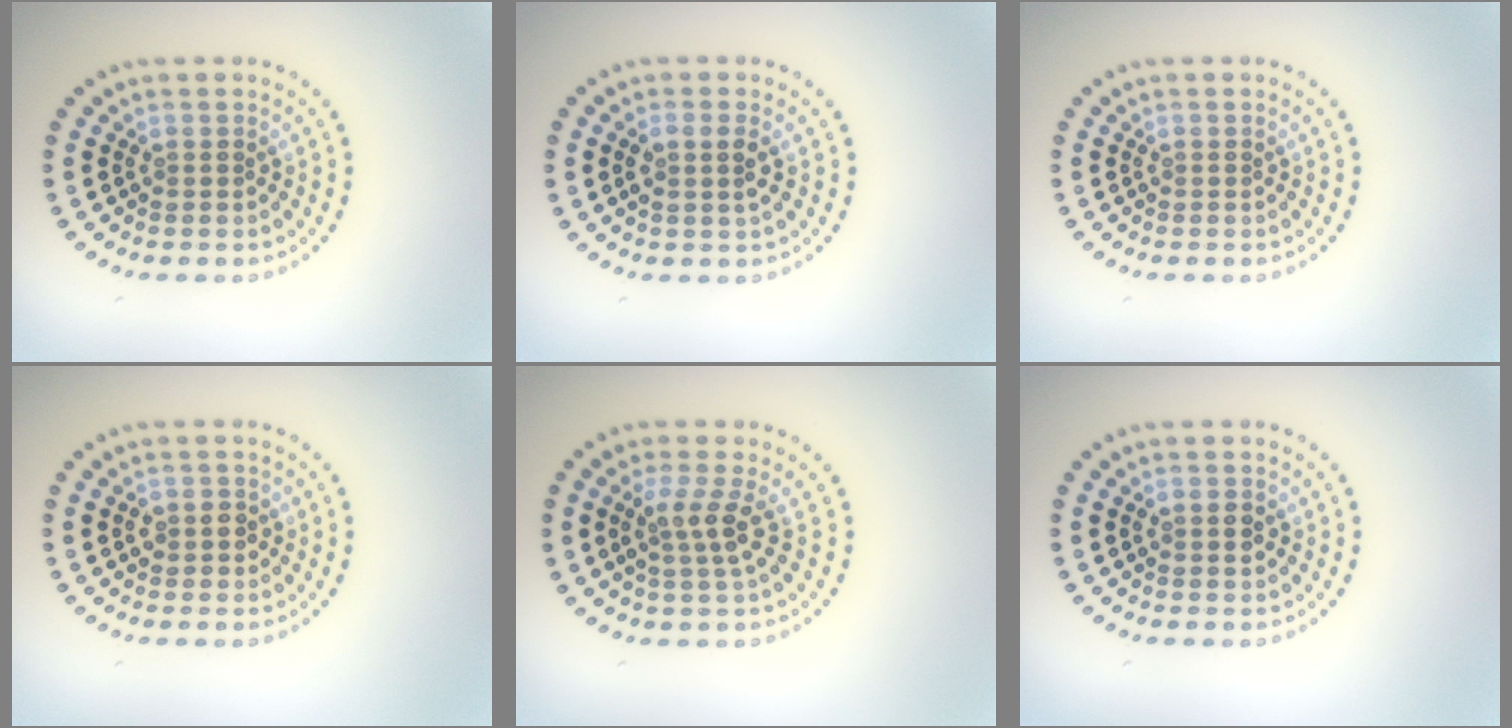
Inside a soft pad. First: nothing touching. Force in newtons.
{"total": 2.0, "press": 1.8, "slide": 0.9}
{"total": 0.0}
{"total": 1.5, "press": 1.4, "slide": 0.6}
{"total": 2.5, "press": 1.9, "slide": 1.7}
{"total": 1.4, "press": 1.4, "slide": 0.2}